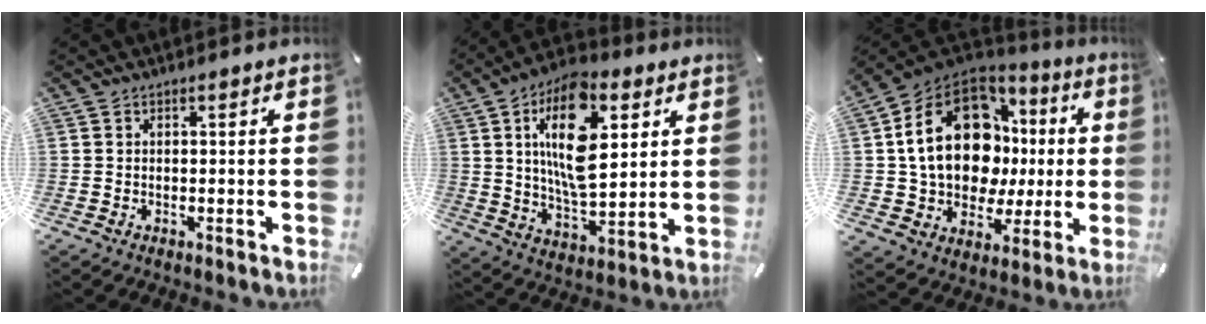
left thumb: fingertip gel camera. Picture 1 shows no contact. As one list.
[{"total": 18.6, "force": [6.6, 9.4, 14.6], "torque": [-0.270, -0.011, 0.107]}, {"total": 21.9, "force": [4.4, 15.9, 14.4], "torque": [-0.277, -0.013, 0.083]}]